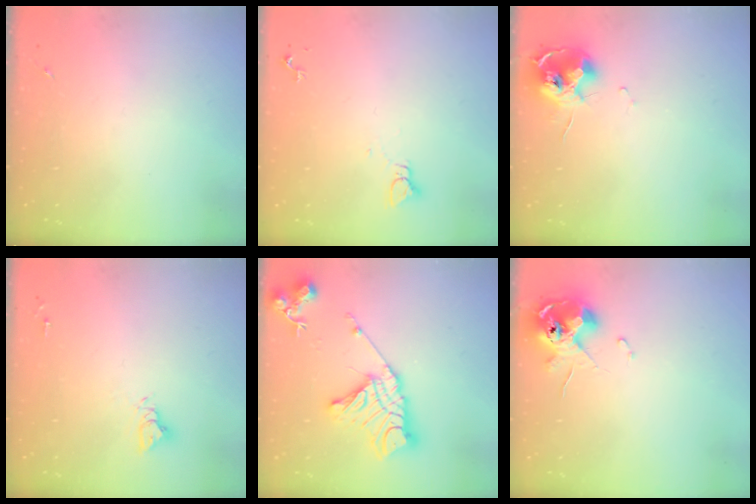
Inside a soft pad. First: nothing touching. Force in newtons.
{"total": 2.2, "press": 2.2, "slide": 0.1}
{"total": 12.1, "press": 12.0, "slide": 1.2}
{"total": 5.5, "press": 5.5, "slide": 0.5}
{"total": 19.1, "press": 19.0, "slide": 1.8}
{"total": 10.4, "press": 10.3, "slide": 1.4}